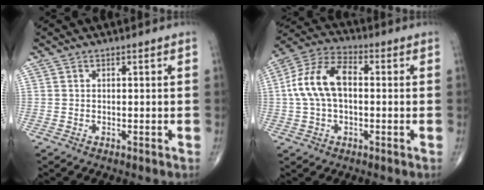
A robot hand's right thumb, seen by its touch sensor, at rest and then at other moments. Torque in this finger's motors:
{"motor_torque": [0.16, 0.15, 0.34, 0.06, 0.14]}